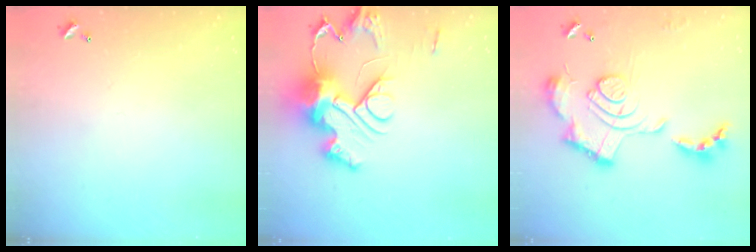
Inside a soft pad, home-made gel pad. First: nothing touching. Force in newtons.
{"total": 18.2, "press": 18.1, "slide": 0.9}
{"total": 2.4, "press": 1.9, "slide": 1.5}